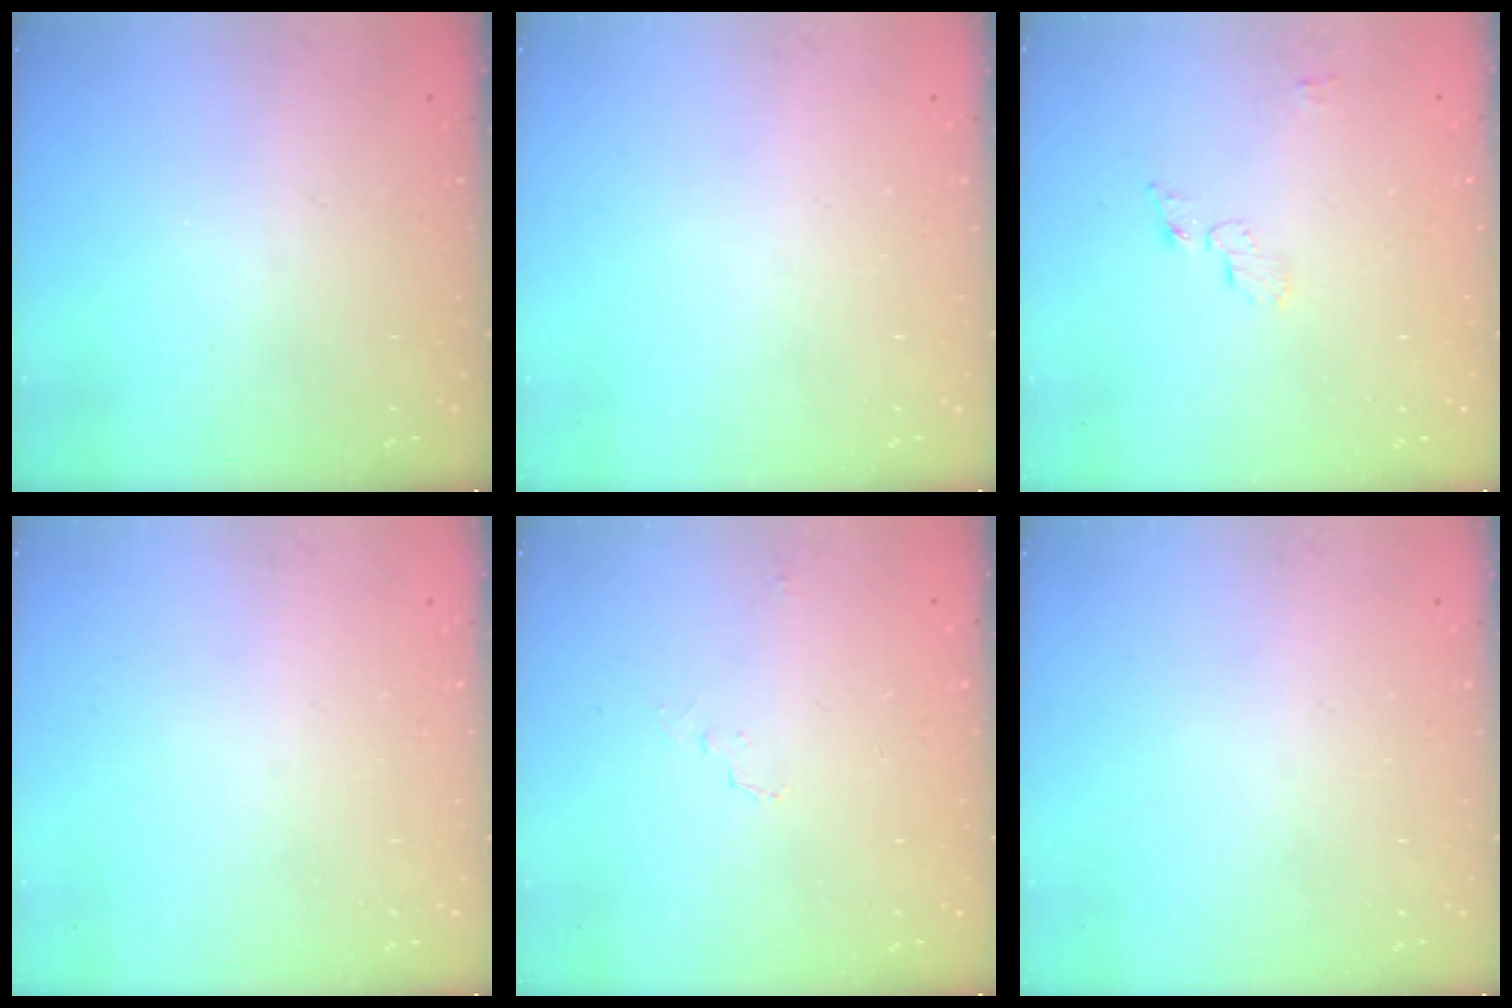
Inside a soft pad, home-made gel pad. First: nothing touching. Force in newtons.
{"total": 0.0}
{"total": 4.8, "press": 4.8, "slide": 0.4}
{"total": 0.0}
{"total": 3.4, "press": 3.1, "slide": 1.5}
{"total": 0.0}